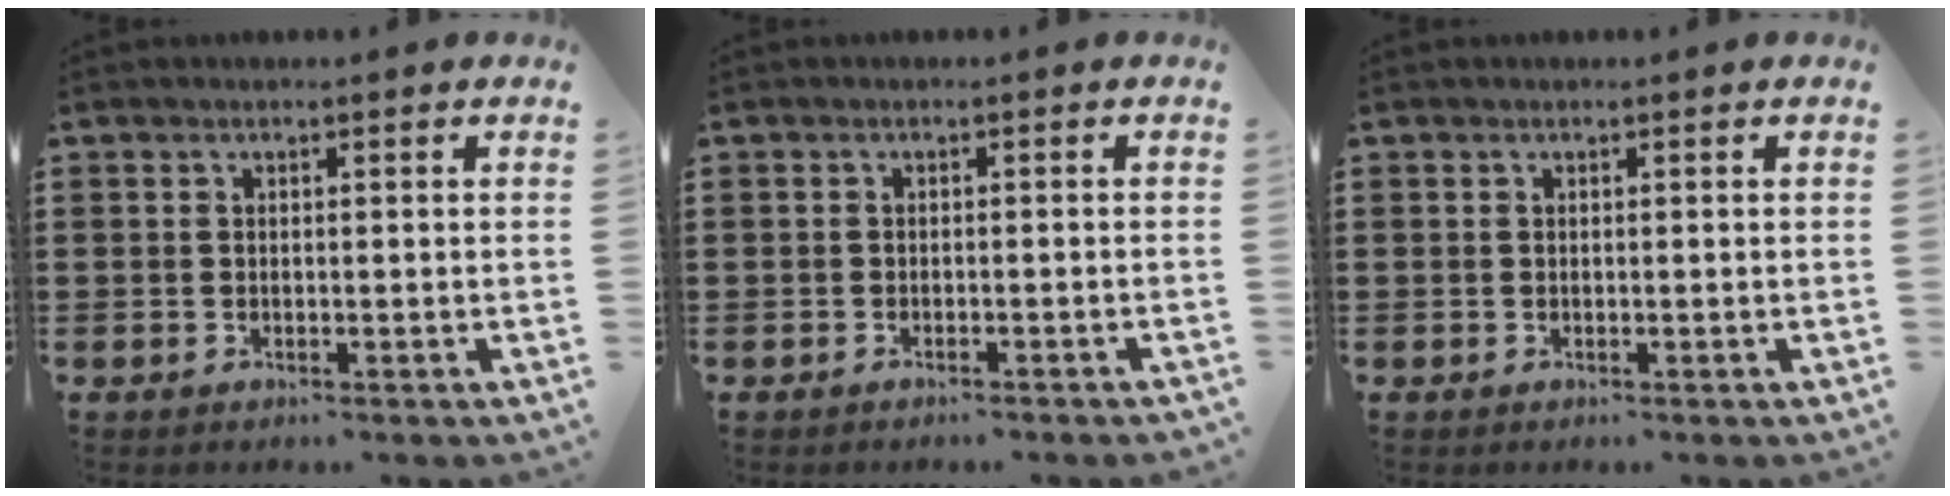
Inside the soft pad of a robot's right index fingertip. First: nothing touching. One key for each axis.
{"total": 0.9, "fx": -0.8, "fy": -0.1, "fz": 0.3, "tx": -0.008, "ty": -0.004, "tz": -0.016}
{"total": 0.0}